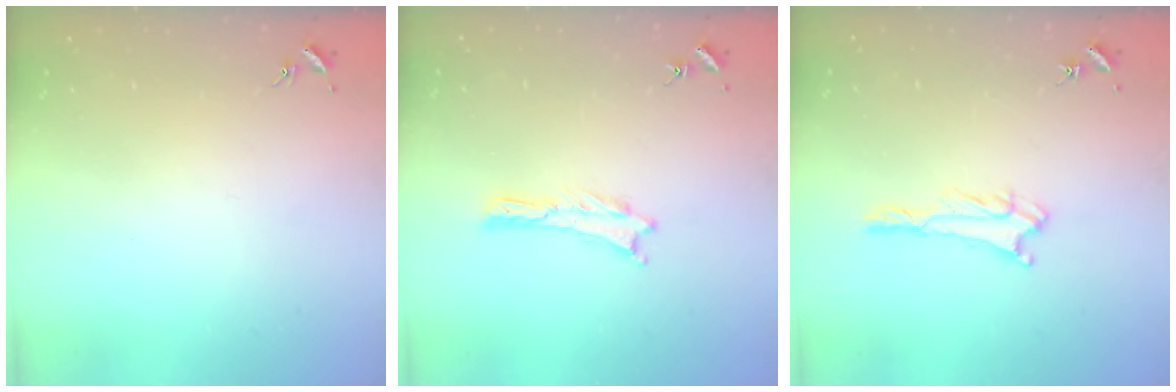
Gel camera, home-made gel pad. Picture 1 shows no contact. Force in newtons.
{"total": 0.0}
{"total": 1.7, "press": 1.6, "slide": 0.2}